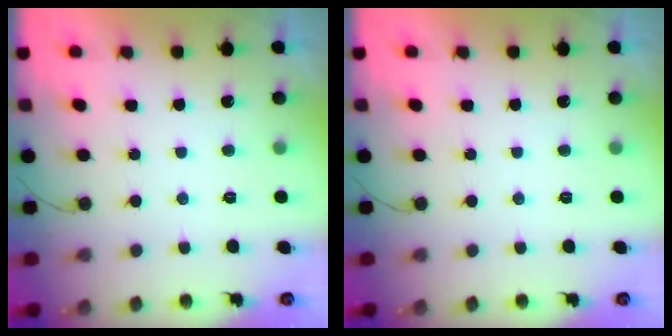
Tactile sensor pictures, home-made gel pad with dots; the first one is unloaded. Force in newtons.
{"total": 0.0}